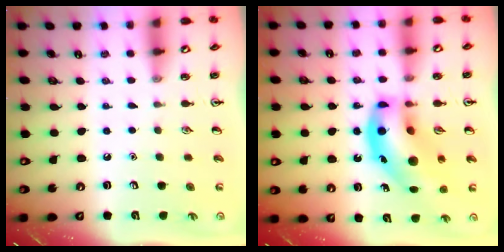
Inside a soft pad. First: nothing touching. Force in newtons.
{"total": 18.2, "press": 17.8, "slide": 3.7}